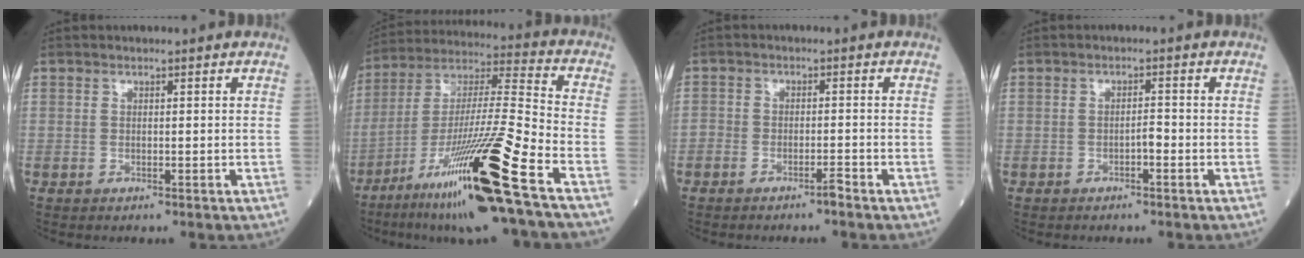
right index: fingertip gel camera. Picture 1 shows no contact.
{"total": 21.5, "force": [-11.7, -0.9, 18.0], "torque": [-0.335, -0.043, -0.213]}
{"total": 1.8, "force": [-1.5, 0.3, 0.9], "torque": [-0.011, 0.002, -0.028]}
{"total": 1.3, "force": [-0.8, 0.3, 1.1], "torque": [-0.015, 0.002, -0.014]}